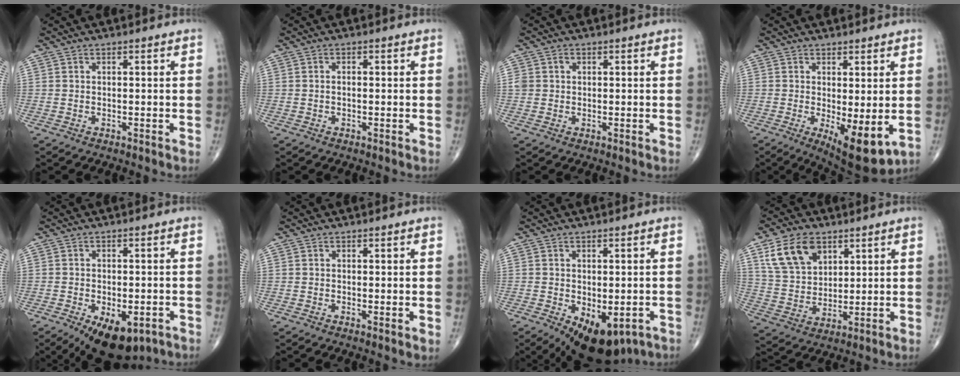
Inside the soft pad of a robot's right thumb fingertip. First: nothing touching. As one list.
[{"total": 0.8, "force": [-0.1, 0.4, 0.7], "torque": [-0.014, 0.003, -0.002]}, {"total": 2.3, "force": [0.4, 2.1, 0.8], "torque": [-0.007, 0.005, 0.011]}, {"total": 9.4, "force": [-1.7, 3.3, 8.7], "torque": [-0.125, -0.026, -0.015]}, {"total": 10.8, "force": [-5.4, 5.6, 7.5], "torque": [-0.108, 0.005, -0.069]}, {"total": 1.3, "force": [0.3, 0.3, 1.3], "torque": [-0.026, -0.007, 0.003]}, {"total": 11.5, "force": [-5.1, 6.2, 8.3], "torque": [-0.105, -0.001, -0.060]}, {"total": 12.1, "force": [6.1, 7.9, 6.8], "torque": [-0.106, -0.020, 0.125]}]